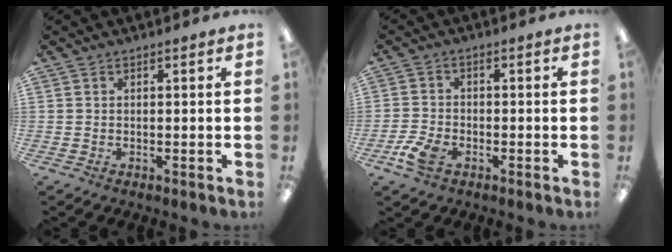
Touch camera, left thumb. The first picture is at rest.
{"total": 5.5, "force": [-2.9, 3.2, 3.5], "torque": [-0.082, 0.007, -0.056]}